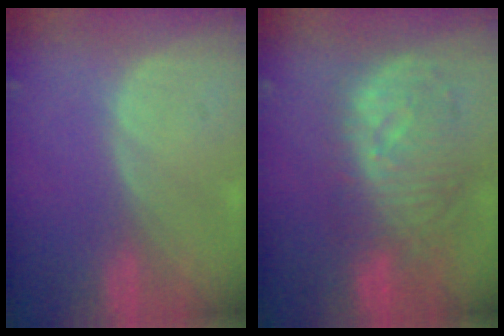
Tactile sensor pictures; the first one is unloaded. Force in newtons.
{"total": 10.3, "press": 9.3, "slide": 4.4}